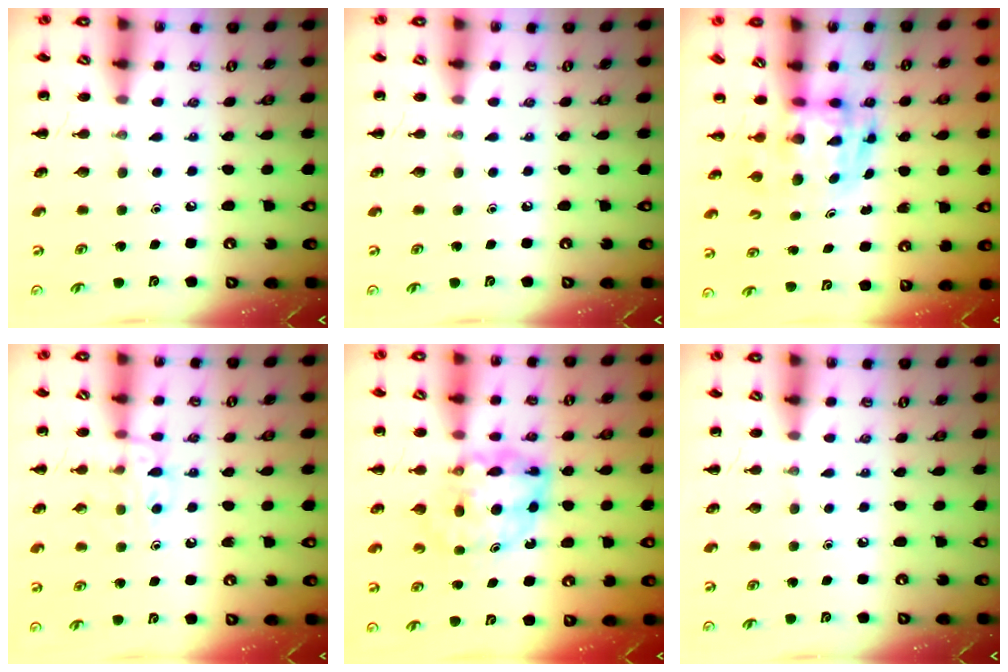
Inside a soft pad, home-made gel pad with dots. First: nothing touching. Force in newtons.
{"total": 0.0}
{"total": 3.4, "press": 3.4, "slide": 0.6}
{"total": 9.8, "press": 9.8, "slide": 1.2}
{"total": 8.2, "press": 8.0, "slide": 1.6}
{"total": 0.0}